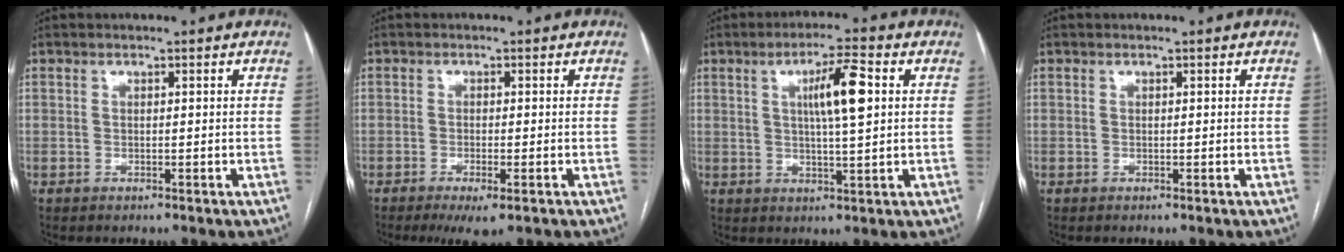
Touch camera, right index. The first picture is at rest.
{"total": 4.1, "force": [-2.3, 0.7, 3.3], "torque": [-0.052, -0.011, -0.034]}
{"total": 7.7, "force": [1.9, 0.7, 7.4], "torque": [-0.129, 0.006, 0.031]}
{"total": 0.0}